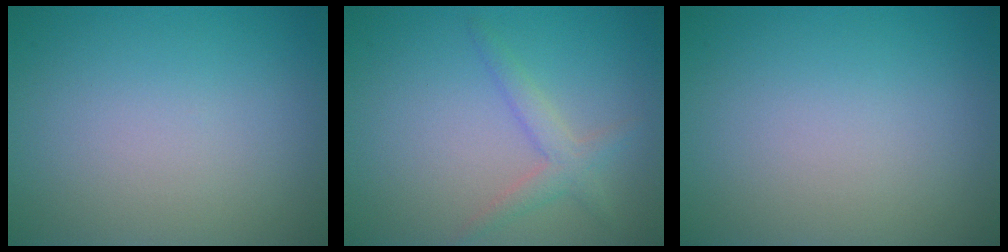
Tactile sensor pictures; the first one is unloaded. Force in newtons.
{"total": 2.2, "press": 2.2, "slide": 0.1}
{"total": 0.0}